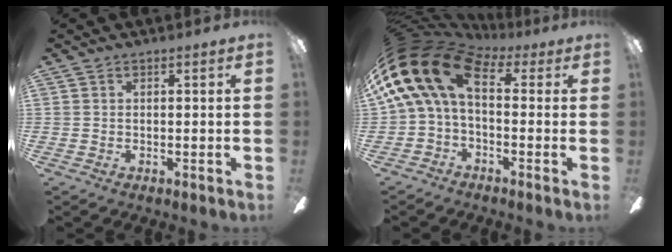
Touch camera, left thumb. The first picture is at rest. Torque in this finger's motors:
{"motor_torque": [-0.57, 2.22, 2.42, -0.34, 0.38]}